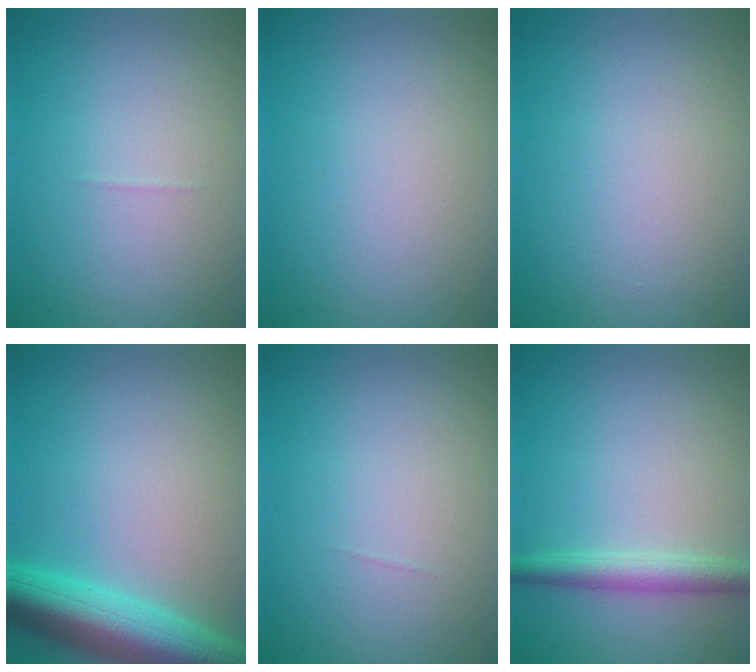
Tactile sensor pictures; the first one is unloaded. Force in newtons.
{"total": 0.0}
{"total": 0.0}
{"total": 8.0, "press": 8.0, "slide": 0.3}
{"total": 0.0}
{"total": 2.7, "press": 2.7, "slide": 0.0}